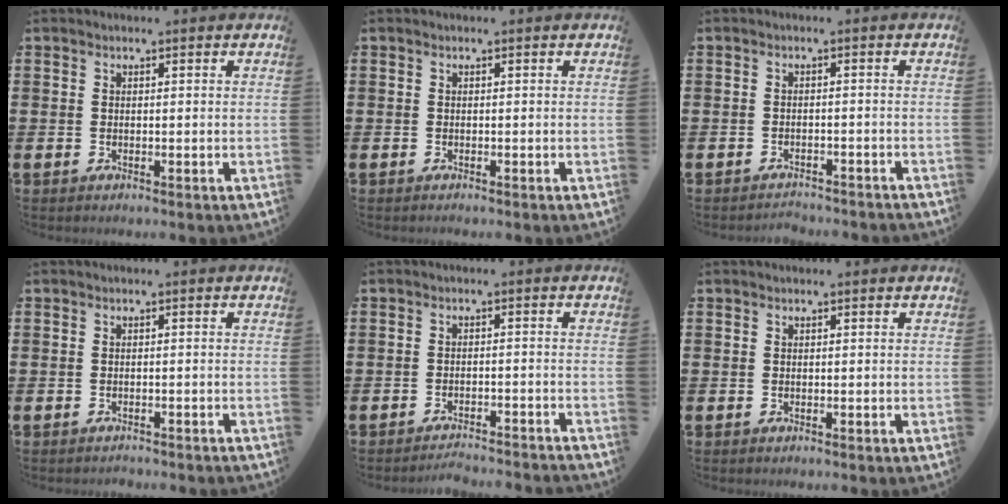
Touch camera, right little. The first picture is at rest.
{"total": 0.0}
{"total": 1.6, "force": [-1.6, 0.0, -0.2], "torque": [-0.004, 0.004, -0.033]}
{"total": 0.7, "force": [-0.7, 0.0, -0.1], "torque": [-0.002, -0.001, -0.013]}
{"total": 2.3, "force": [-2.3, -0.1, 0.1], "torque": [-0.007, 0.004, -0.047]}
{"total": 0.0}